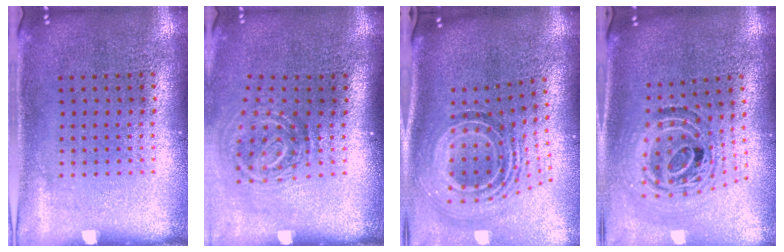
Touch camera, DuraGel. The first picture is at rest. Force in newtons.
{"total": 1.9, "press": 1.2, "slide": 1.5}
{"total": 2.0, "press": 1.5, "slide": 1.3}
{"total": 1.2, "press": 1.1, "slide": 0.5}